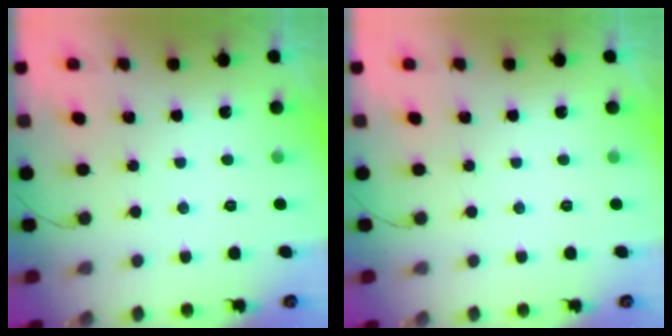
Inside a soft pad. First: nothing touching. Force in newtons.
{"total": 0.0}